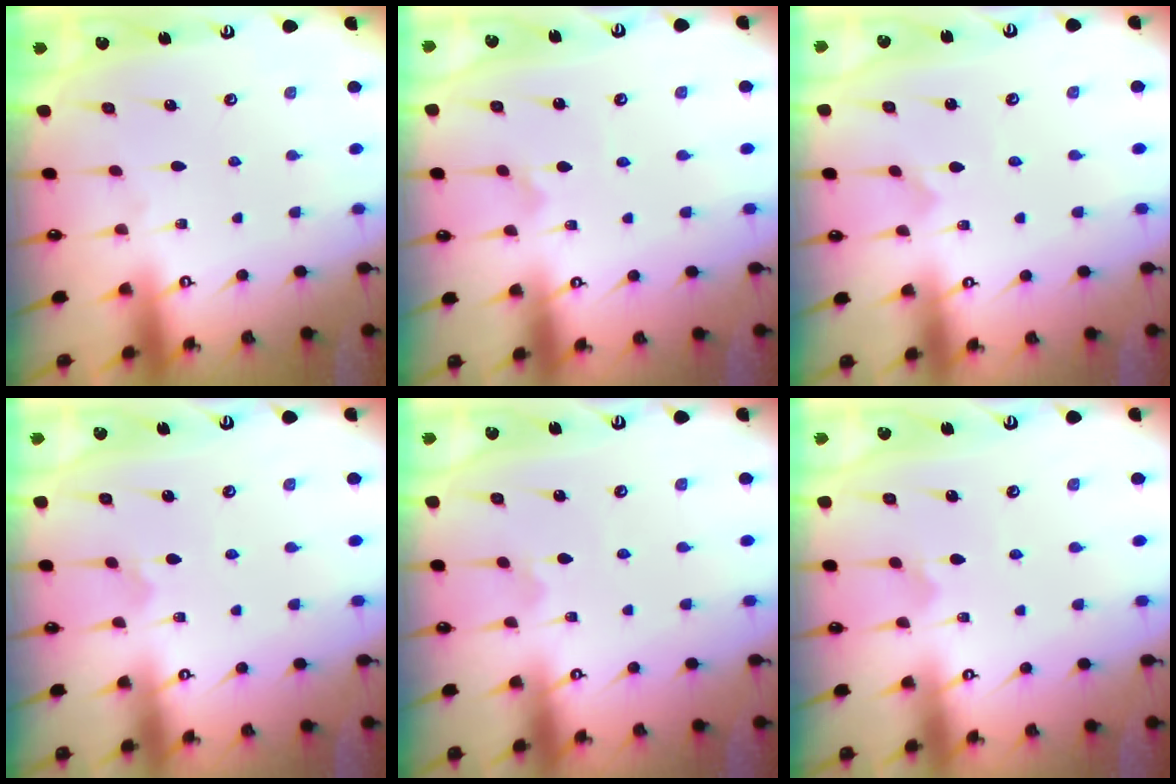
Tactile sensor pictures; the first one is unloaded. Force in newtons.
{"total": 2.0, "press": 2.0, "slide": 0.3}
{"total": 0.0}
{"total": 2.7, "press": 2.7, "slide": 0.3}
{"total": 1.7, "press": 1.7, "slide": 0.2}
{"total": 3.3, "press": 3.3, "slide": 0.3}